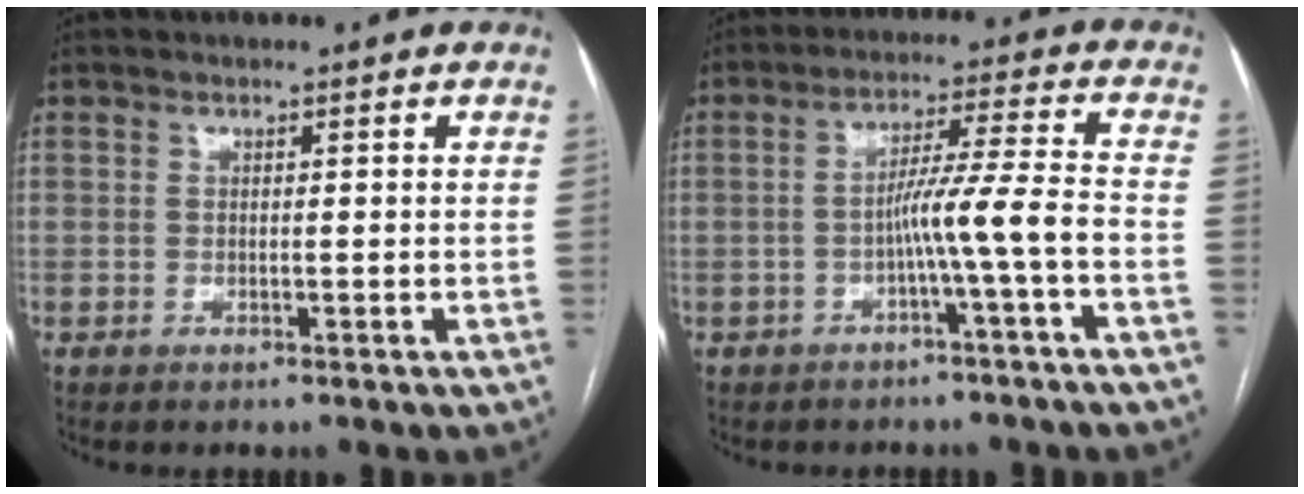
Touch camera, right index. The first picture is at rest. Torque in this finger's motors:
{"motor_torque": [0.37, -0.05, 0.44, 0.12]}